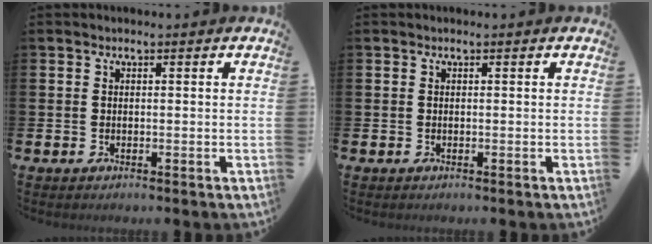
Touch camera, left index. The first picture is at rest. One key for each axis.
{"total": 0.0}